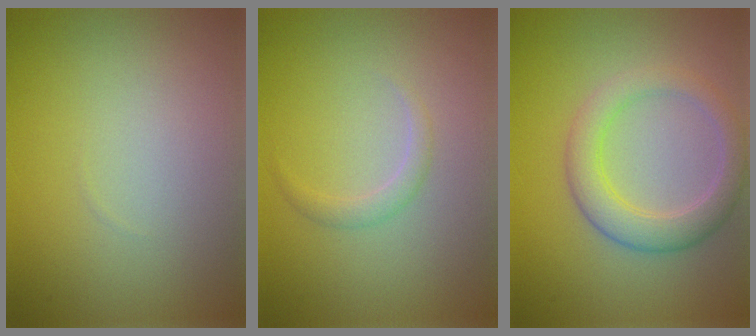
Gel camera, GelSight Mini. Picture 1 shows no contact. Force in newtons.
{"total": 0.7, "press": 0.7, "slide": 0.1}
{"total": 3.9, "press": 3.9, "slide": 0.1}